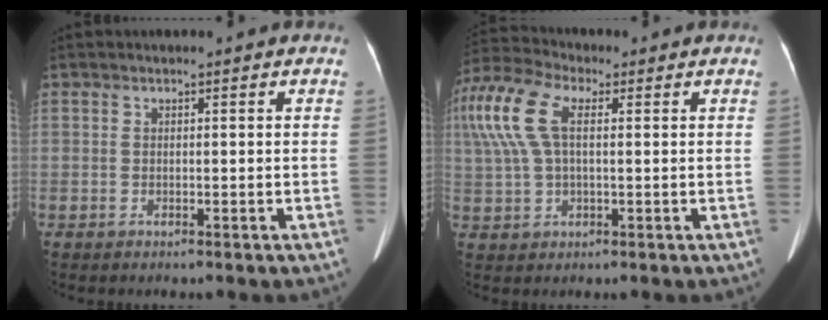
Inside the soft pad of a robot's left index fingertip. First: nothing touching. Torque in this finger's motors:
{"motor_torque": [1.53, -0.55, 0.96, 0.21]}